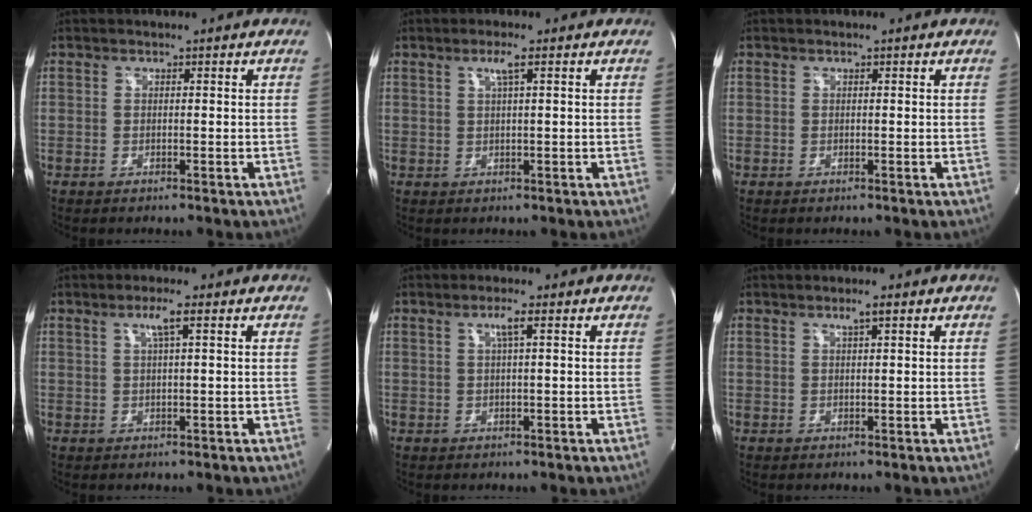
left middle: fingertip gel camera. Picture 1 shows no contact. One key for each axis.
{"total": 2.1, "fx": 1.0, "fy": -0.2, "fz": 1.9, "tx": -0.038, "ty": 0.000, "tz": 0.018}
{"total": 0.0}
{"total": 2.9, "fx": 1.2, "fy": -0.1, "fz": 2.6, "tx": -0.052, "ty": 0.002, "tz": 0.022}
{"total": 2.2, "fx": 0.8, "fy": -0.2, "fz": 2.1, "tx": -0.040, "ty": 0.001, "tz": 0.015}
{"total": 1.6, "fx": 0.9, "fy": 0.1, "fz": 1.4, "tx": -0.026, "ty": 0.002, "tz": 0.016}